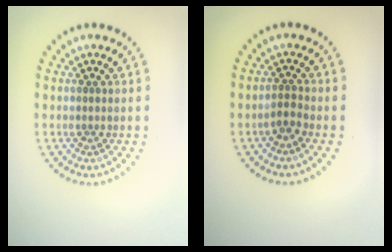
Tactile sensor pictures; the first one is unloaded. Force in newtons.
{"total": 1.4, "press": 1.2, "slide": 0.8}